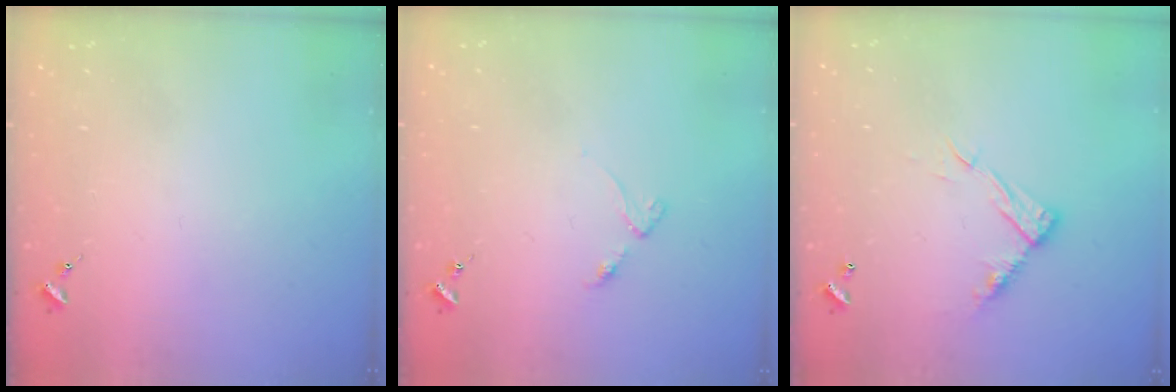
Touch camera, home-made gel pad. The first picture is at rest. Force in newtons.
{"total": 3.5, "press": 3.5, "slide": 0.4}
{"total": 10.6, "press": 10.6, "slide": 0.4}